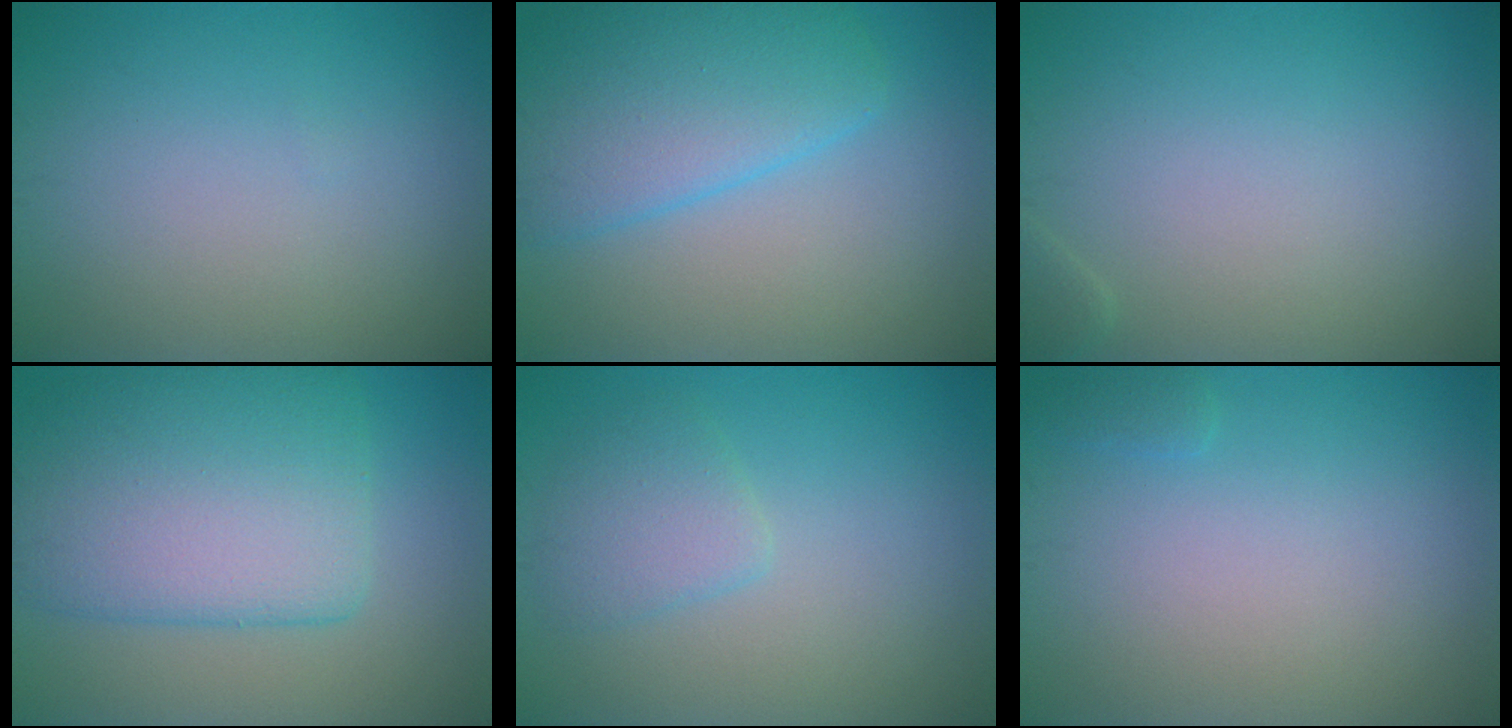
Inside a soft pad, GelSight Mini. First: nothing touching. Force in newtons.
{"total": 6.4, "press": 6.4, "slide": 0.3}
{"total": 0.7, "press": 0.7, "slide": 0.1}
{"total": 9.2, "press": 9.2, "slide": 0.6}
{"total": 2.4, "press": 2.4, "slide": 0.3}
{"total": 0.7, "press": 0.7, "slide": 0.0}